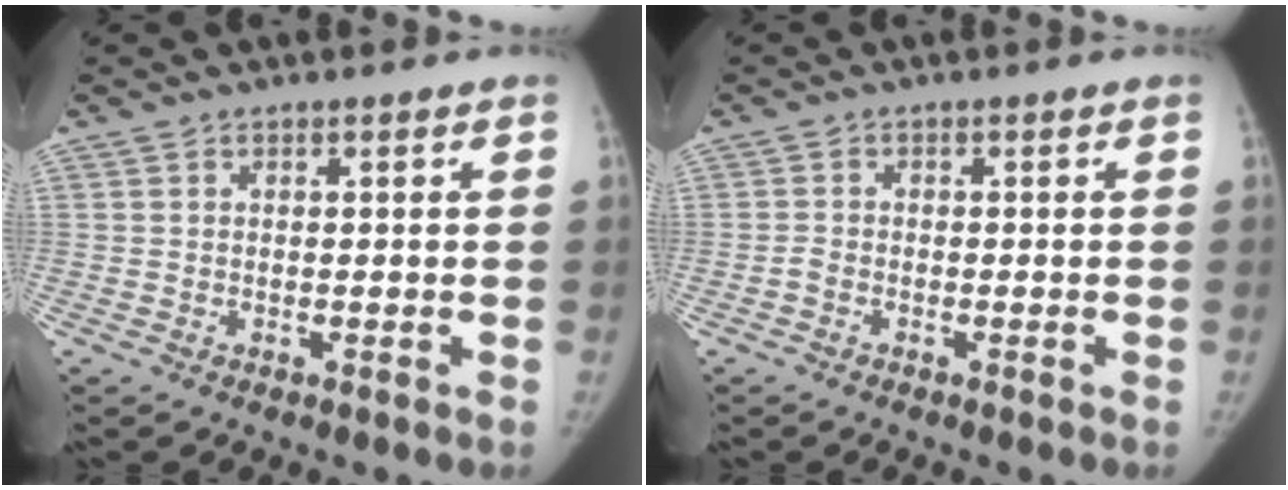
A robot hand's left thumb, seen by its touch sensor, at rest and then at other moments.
{"total": 1.3, "force": [-0.8, 0.7, 0.7], "torque": [-0.018, 0.005, -0.018]}